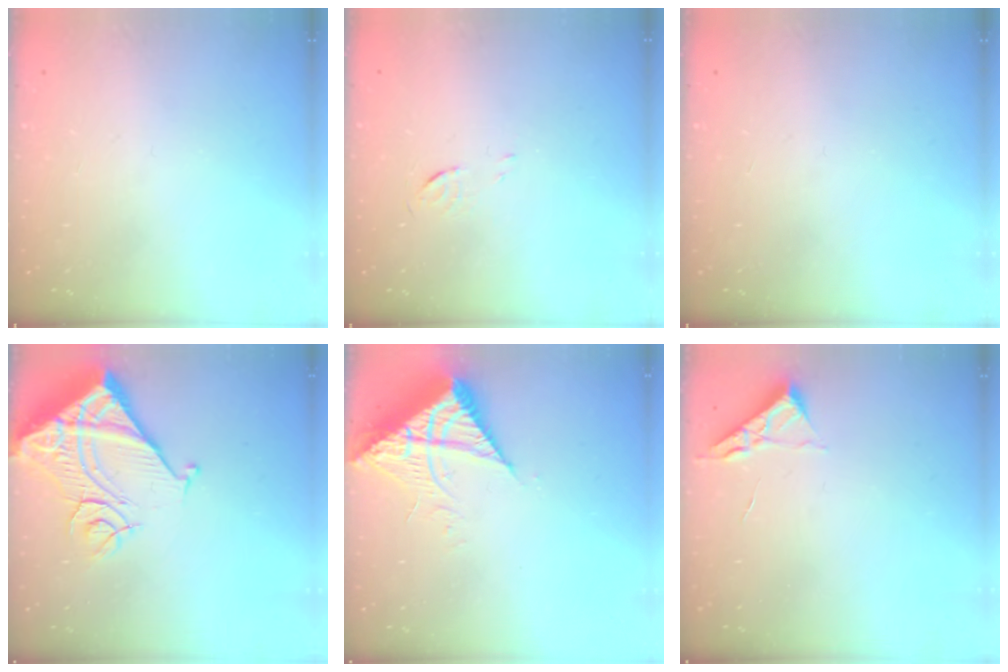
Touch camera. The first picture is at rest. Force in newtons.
{"total": 3.3, "press": 3.3, "slide": 0.4}
{"total": 0.0}
{"total": 14.6, "press": 14.5, "slide": 2.0}
{"total": 9.4, "press": 9.4, "slide": 1.0}
{"total": 3.5, "press": 3.4, "slide": 0.5}